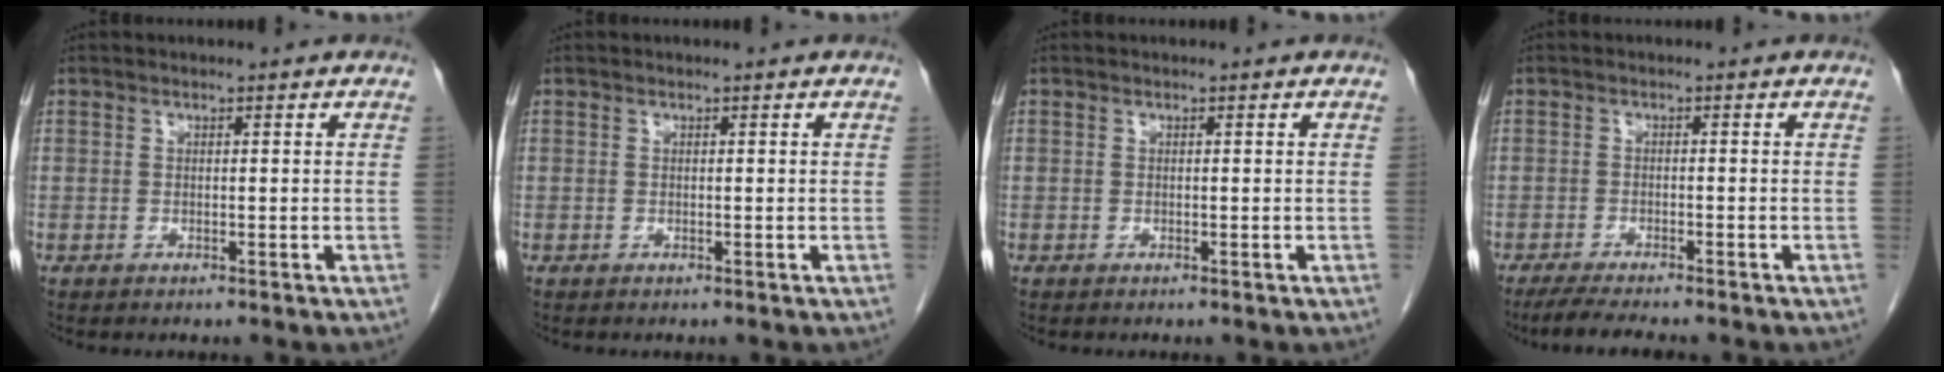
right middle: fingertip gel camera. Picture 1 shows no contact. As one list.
[{"total": 0.0}, {"total": 0.0}, {"total": 6.0, "force": [-5.0, 0.4, 3.2], "torque": [-0.053, -0.016, -0.079]}]